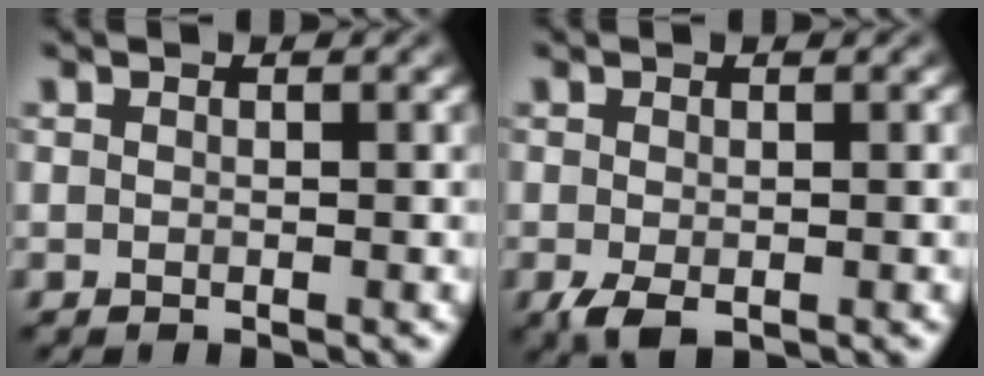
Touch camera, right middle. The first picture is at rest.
{"total": 2.1, "force": [-0.9, 1.1, 1.6], "torque": [-0.038, -0.011, -0.015]}